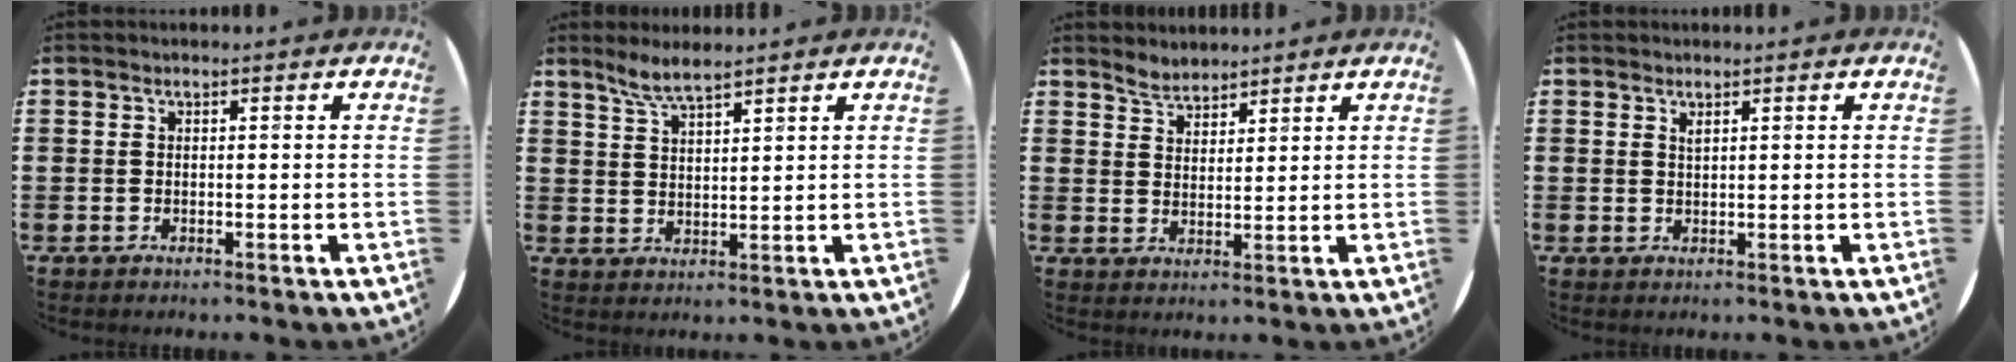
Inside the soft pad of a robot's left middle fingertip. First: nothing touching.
{"total": 3.8, "force": [3.4, 0.3, 1.6], "torque": [-0.039, -0.003, 0.061]}
{"total": 3.0, "force": [2.9, 0.8, -0.1], "torque": [-0.004, -0.004, 0.056]}
{"total": 0.7, "force": [0.7, 0.0, 0.3], "torque": [-0.007, 0.001, 0.012]}